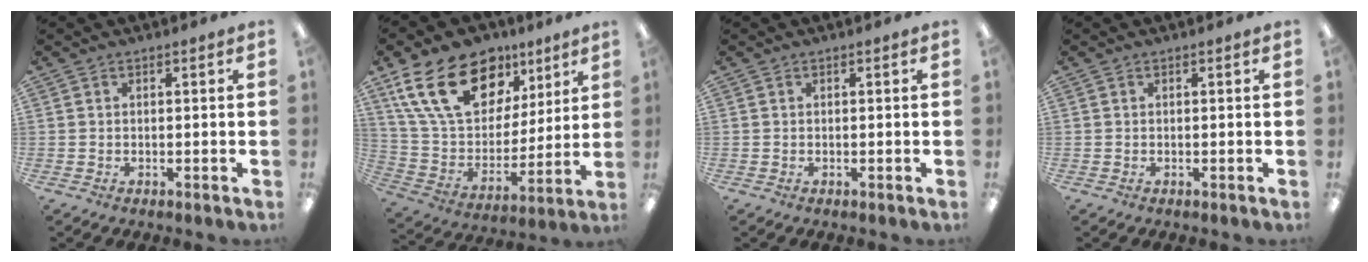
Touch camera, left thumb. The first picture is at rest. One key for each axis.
{"total": 23.1, "fx": 12.4, "fy": 14.0, "fz": 13.5, "tx": -0.245, "ty": -0.046, "tz": 0.227}
{"total": 0.0}
{"total": 0.0}